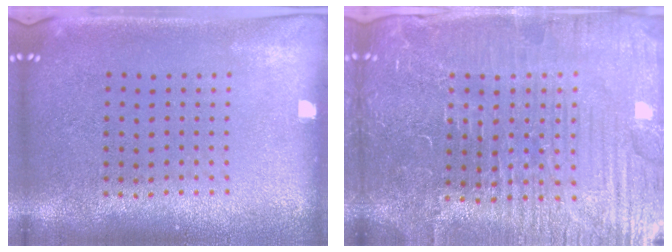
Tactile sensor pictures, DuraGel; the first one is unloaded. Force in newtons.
{"total": 5.6, "press": 5.2, "slide": 2.2}